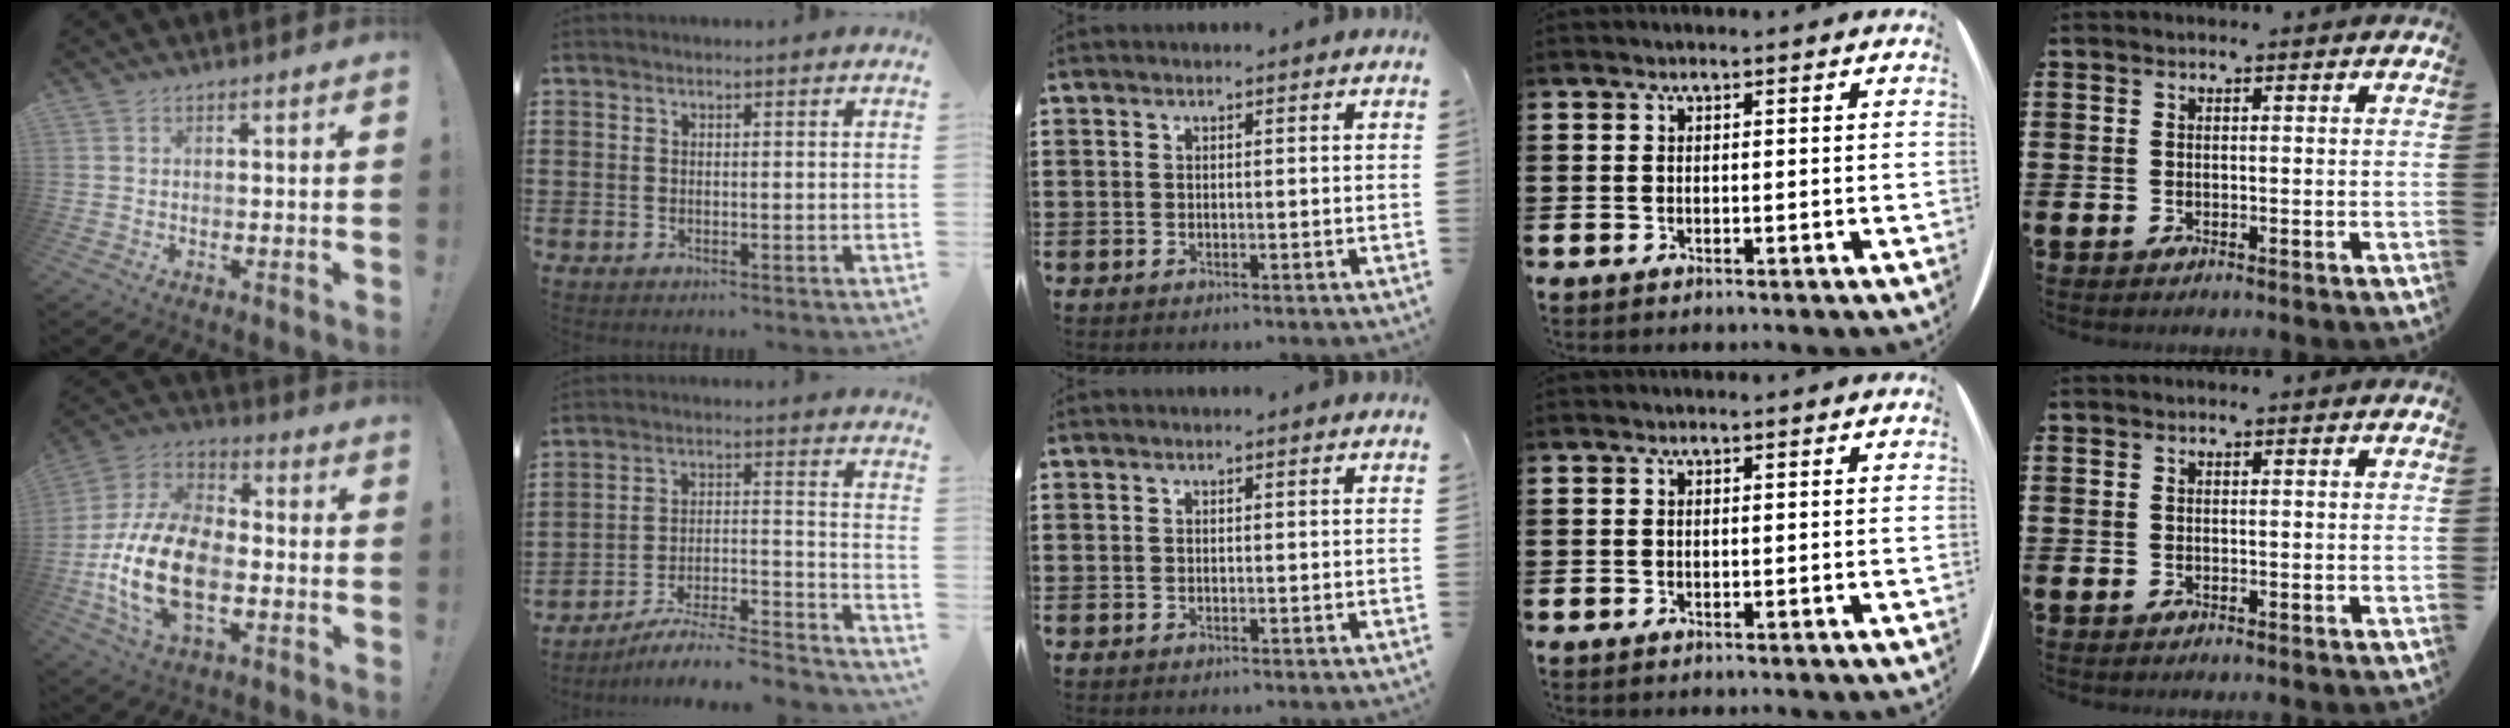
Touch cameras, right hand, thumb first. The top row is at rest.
{"thumb": {"total": 21.8, "force": [-5.8, 13.1, 16.5], "torque": [-0.325, 0.032, -0.089]}, "index": {"total": 6.3, "force": [-5.6, 0.9, 2.8], "torque": [-0.040, -0.004, -0.111]}}